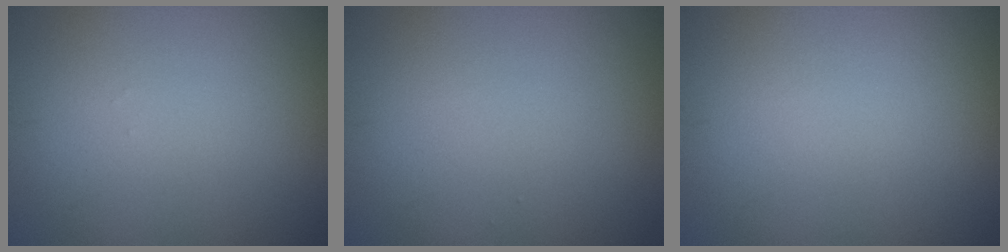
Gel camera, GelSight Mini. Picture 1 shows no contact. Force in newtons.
{"total": 0.0}
{"total": 0.0}